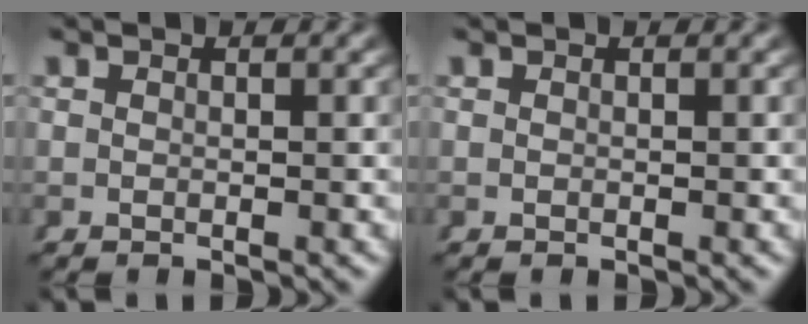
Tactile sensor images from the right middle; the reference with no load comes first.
{"total": 0.0}